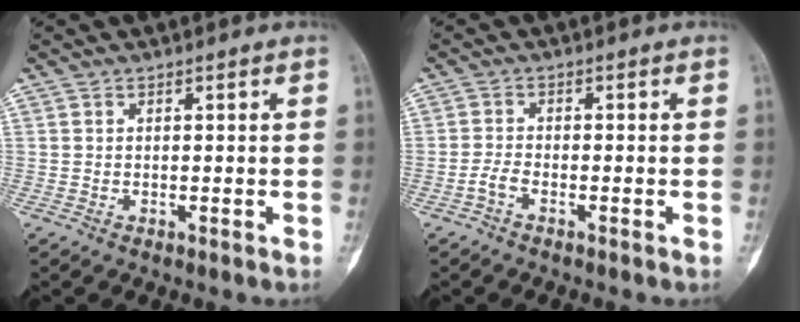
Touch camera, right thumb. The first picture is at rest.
{"total": 2.0, "force": [-1.3, 0.5, 1.4], "torque": [-0.036, 0.006, -0.031]}